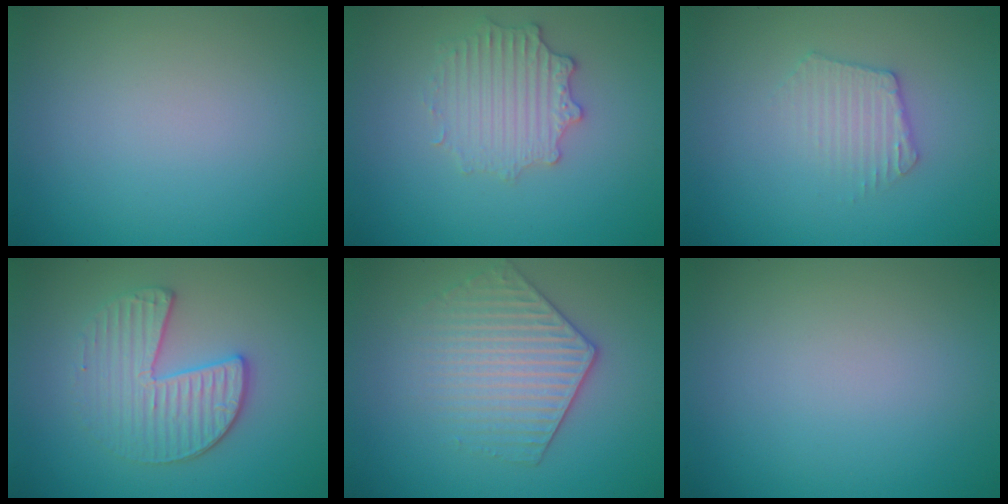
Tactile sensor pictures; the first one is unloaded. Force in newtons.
{"total": 2.7, "press": 2.6, "slide": 0.5}
{"total": 2.4, "press": 2.4, "slide": 0.3}
{"total": 3.7, "press": 3.5, "slide": 1.3}
{"total": 4.0, "press": 3.5, "slide": 1.8}
{"total": 0.0}